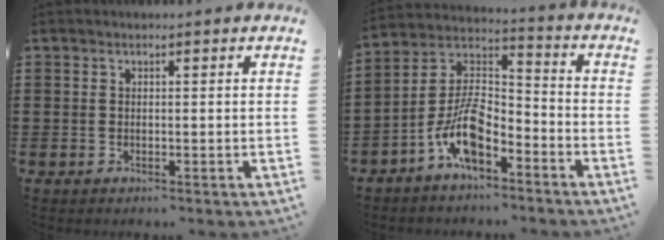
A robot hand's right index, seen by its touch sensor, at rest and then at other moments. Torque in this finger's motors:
{"motor_torque": [2.14, 0.00, 1.05, 0.21]}